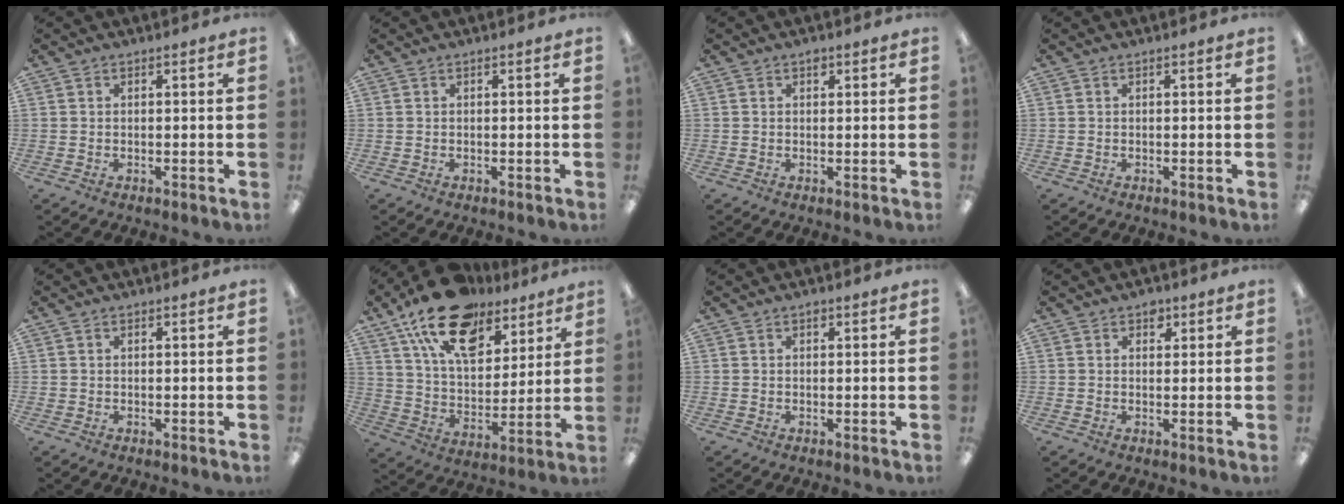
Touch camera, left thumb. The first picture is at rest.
{"total": 0.0}
{"total": 1.2, "force": [0.7, 0.8, 0.7], "torque": [-0.007, -0.001, 0.011]}
{"total": 0.0}
{"total": 0.5, "force": [0.2, 0.5, 0.1], "torque": [-0.002, 0.004, 0.002]}
{"total": 20.1, "force": [13.5, 10.4, 10.7], "torque": [-0.191, -0.068, 0.242]}
{"total": 0.8, "force": [0.4, 0.5, 0.4], "torque": [-0.009, 0.003, 0.008]}
{"total": 2.5, "force": [1.5, 1.7, 1.1], "torque": [0.002, -0.005, 0.021]}